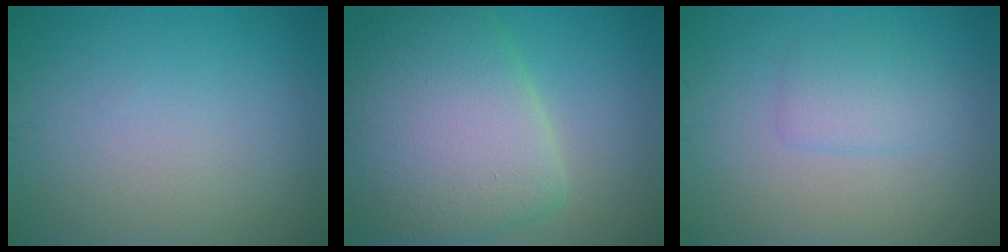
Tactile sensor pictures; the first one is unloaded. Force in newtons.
{"total": 9.7, "press": 9.7, "slide": 0.9}
{"total": 1.9, "press": 1.9, "slide": 0.1}